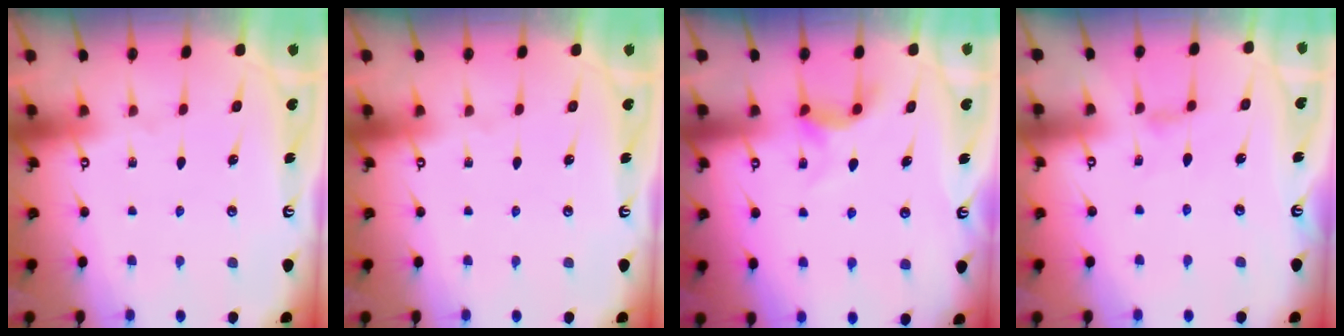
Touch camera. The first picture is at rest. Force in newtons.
{"total": 0.0}
{"total": 5.4, "press": 5.4, "slide": 0.4}
{"total": 2.3, "press": 2.2, "slide": 0.5}